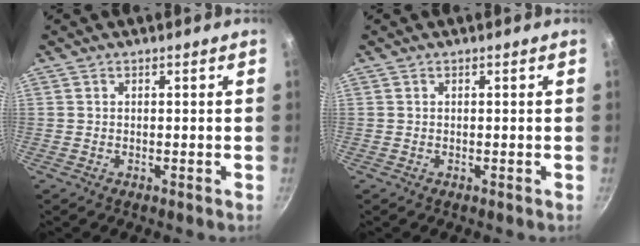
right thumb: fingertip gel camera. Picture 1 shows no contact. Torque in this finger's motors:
{"motor_torque": [0.01, 0.01, -0.03, 0.03, 0.00]}